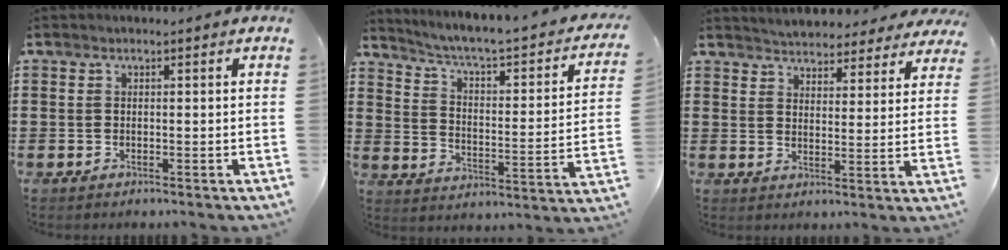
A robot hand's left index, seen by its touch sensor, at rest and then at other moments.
{"total": 3.2, "force": [2.2, 0.3, 2.3], "torque": [-0.059, -0.031, 0.024]}
{"total": 4.3, "force": [4.3, 0.2, 0.1], "torque": [-0.023, -0.021, 0.076]}